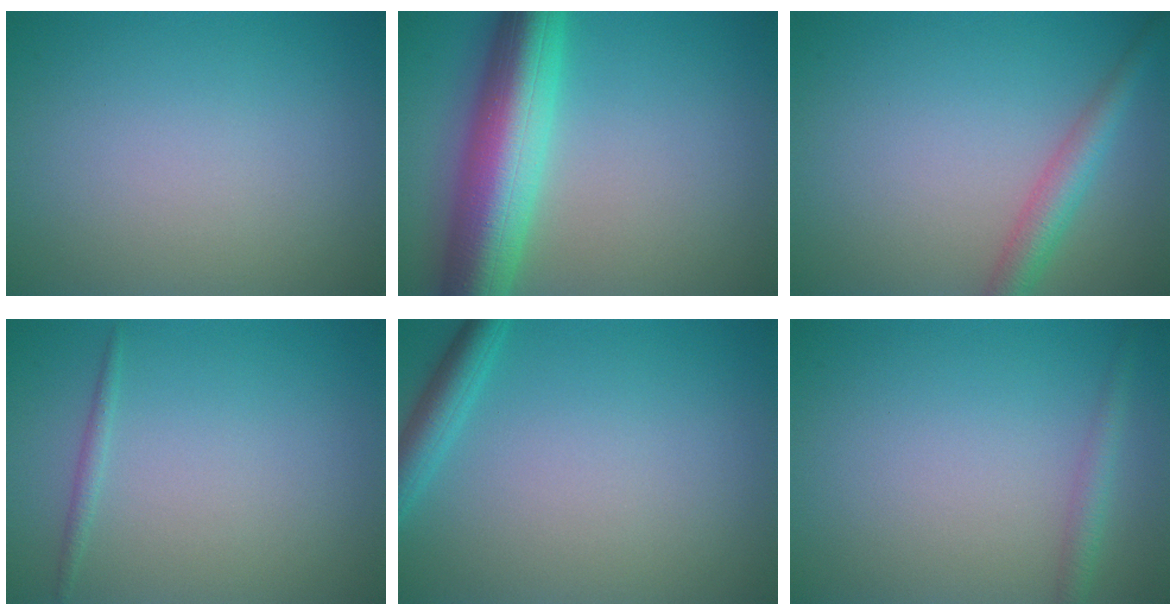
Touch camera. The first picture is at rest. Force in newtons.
{"total": 10.1, "press": 10.1, "slide": 0.4}
{"total": 3.1, "press": 3.1, "slide": 0.1}
{"total": 0.8, "press": 0.8, "slide": 0.1}
{"total": 2.5, "press": 2.5, "slide": 0.1}
{"total": 1.6, "press": 1.6, "slide": 0.1}